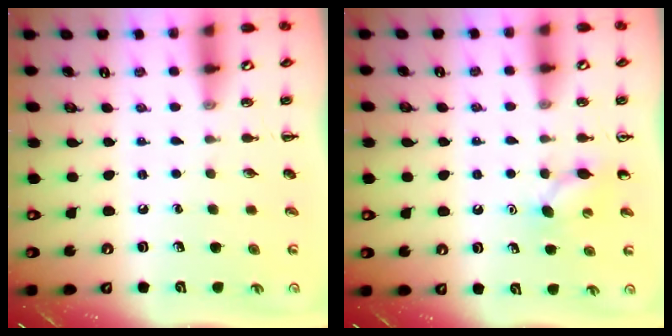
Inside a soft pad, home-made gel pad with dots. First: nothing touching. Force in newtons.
{"total": 5.5, "press": 5.3, "slide": 1.6}